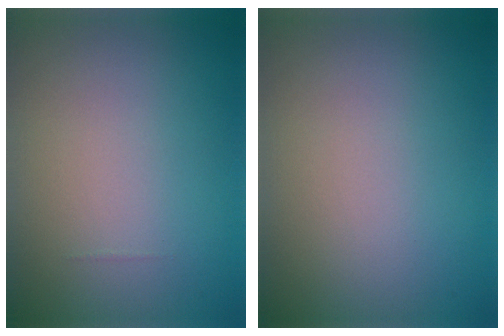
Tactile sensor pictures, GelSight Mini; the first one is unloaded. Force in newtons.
{"total": 0.0}